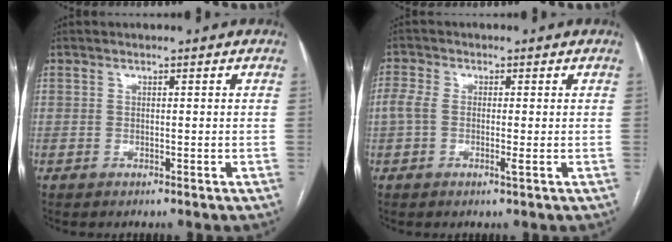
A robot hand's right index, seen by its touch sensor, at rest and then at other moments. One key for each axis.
{"total": 3.4, "fx": -0.5, "fy": 1.3, "fz": 3.1, "tx": -0.075, "ty": 0.000, "tz": -0.013}